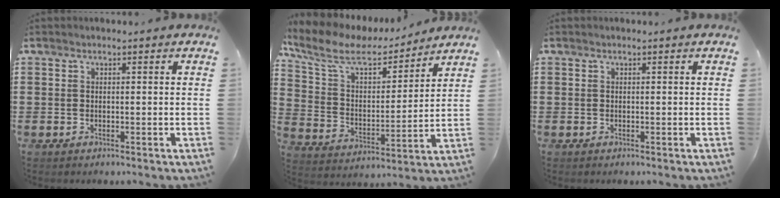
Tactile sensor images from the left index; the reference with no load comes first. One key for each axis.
{"total": 9.2, "fx": 7.6, "fy": 3.1, "fz": 4.2, "tx": -0.118, "ty": -0.041, "tz": 0.129}
{"total": 0.0}